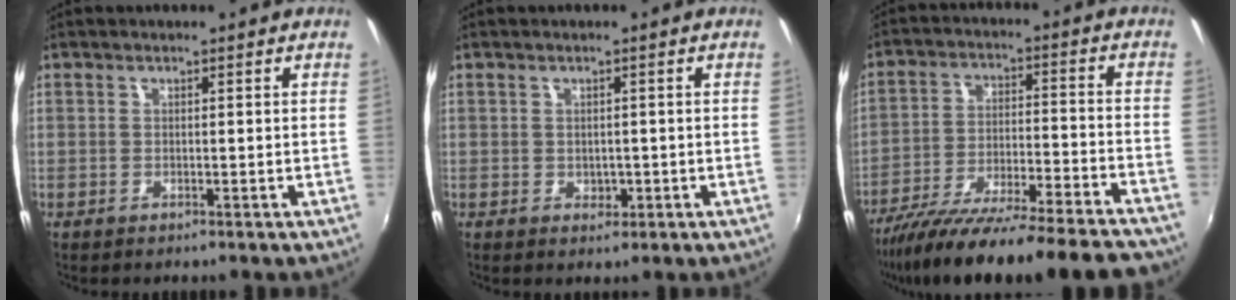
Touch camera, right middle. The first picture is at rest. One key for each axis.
{"total": 1.6, "fx": -0.1, "fy": 1.5, "fz": 0.7, "tx": -0.005, "ty": -0.001, "tz": -0.001}
{"total": 26.0, "fx": -22.7, "fy": 3.0, "fz": 12.4, "tx": -0.208, "ty": -0.060, "tz": -0.334}